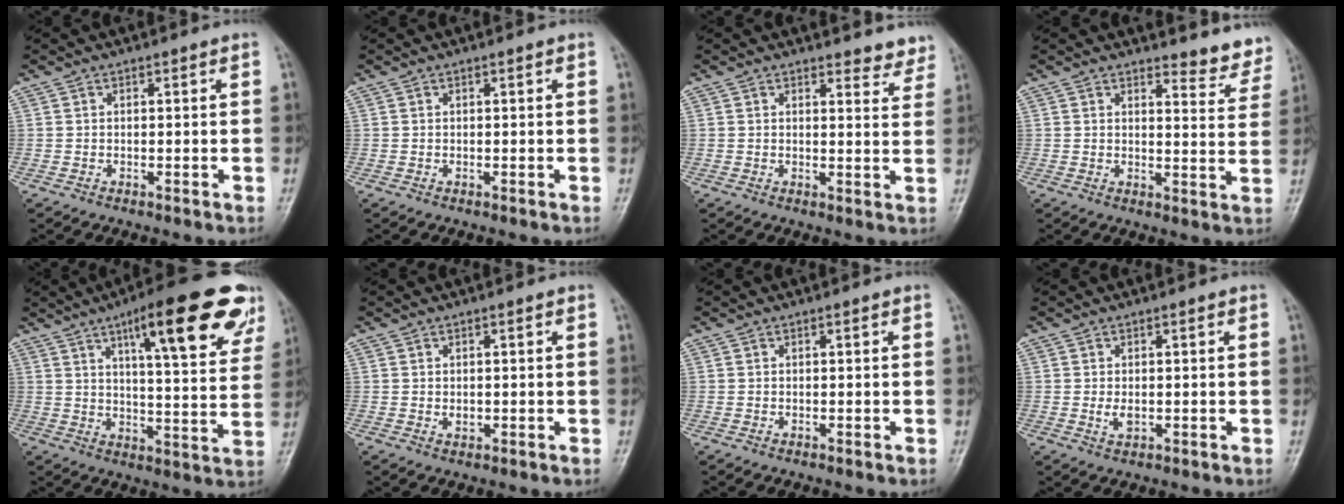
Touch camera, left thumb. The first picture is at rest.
{"total": 0.0}
{"total": 4.9, "force": [4.5, 1.6, 0.8], "torque": [0.019, -0.031, 0.039]}
{"total": 6.8, "force": [6.6, 1.7, 0.6], "torque": [0.019, -0.058, 0.065]}
{"total": 21.1, "force": [11.6, 5.3, 16.8], "torque": [-0.198, -0.029, 0.162]}
{"total": 1.4, "force": [0.1, 1.0, 1.1], "torque": [-0.010, -0.001, 0.006]}
{"total": 0.0}
{"total": 2.2, "force": [0.0, 1.2, 1.9], "torque": [-0.030, -0.005, 0.003]}